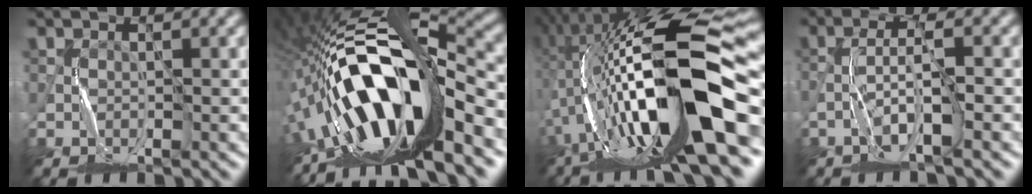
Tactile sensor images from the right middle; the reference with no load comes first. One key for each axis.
{"total": 15.8, "fx": -5.5, "fy": 5.1, "fz": 13.9, "tx": -0.231, "ty": 0.025, "tz": -0.102}
{"total": 18.5, "fx": -1.9, "fy": 5.1, "fz": 17.7, "tx": -0.302, "ty": 0.021, "tz": -0.042}
{"total": 3.2, "fx": -1.7, "fy": -0.2, "fz": 2.7, "tx": -0.052, "ty": 0.008, "tz": -0.038}